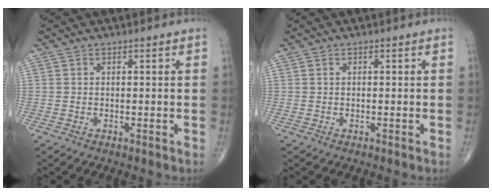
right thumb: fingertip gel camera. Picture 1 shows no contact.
{"total": 0.0}